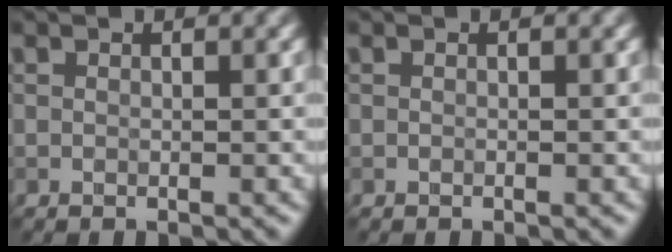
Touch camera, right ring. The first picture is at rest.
{"total": 0.0}